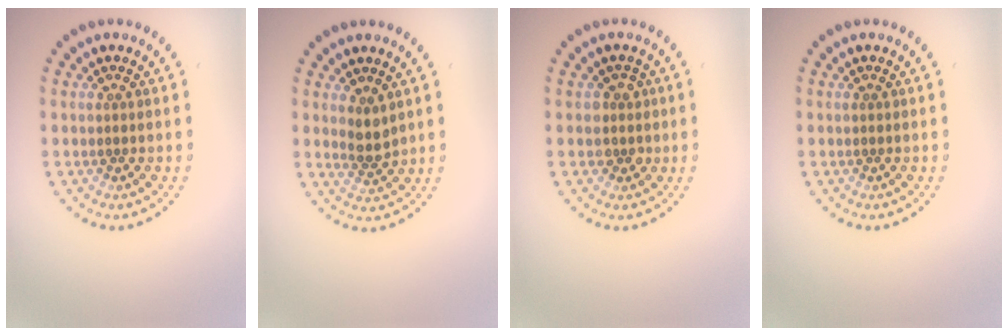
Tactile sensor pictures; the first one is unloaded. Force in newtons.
{"total": 1.7, "press": 1.4, "slide": 1.0}
{"total": 1.7, "press": 1.5, "slide": 0.8}
{"total": 0.0}